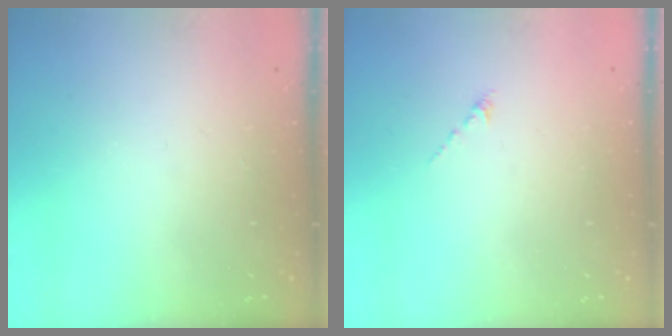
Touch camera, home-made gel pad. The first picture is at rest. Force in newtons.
{"total": 0.0}